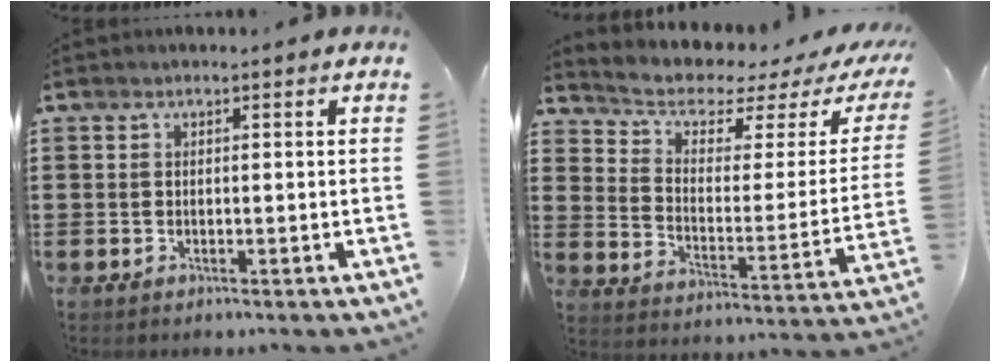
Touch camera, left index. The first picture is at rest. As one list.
[{"total": 4.1, "force": [3.3, 1.5, 1.9], "torque": [-0.060, -0.027, 0.050]}]